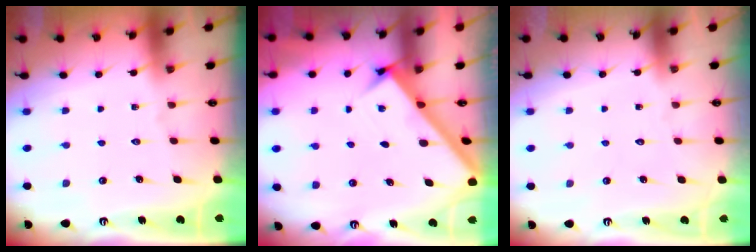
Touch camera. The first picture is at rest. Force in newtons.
{"total": 2.6, "press": 2.6, "slide": 0.3}
{"total": 1.8, "press": 1.7, "slide": 0.1}